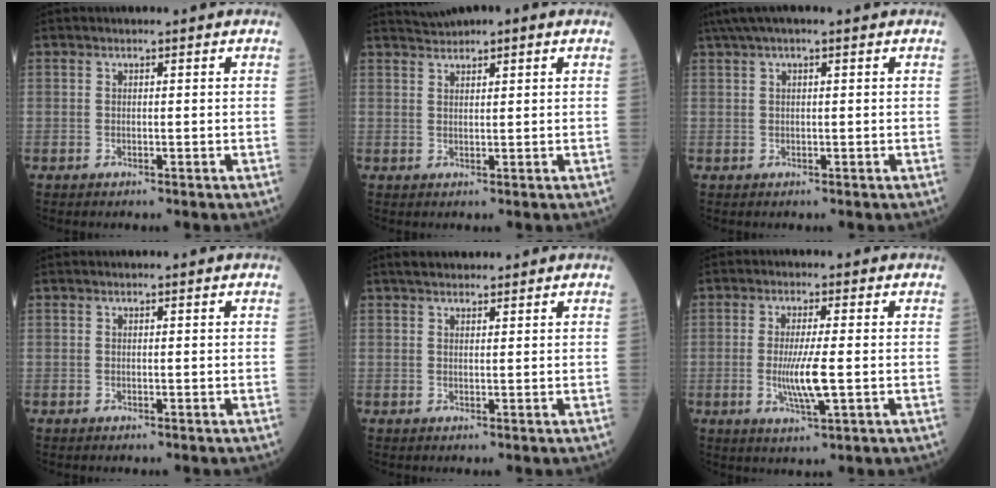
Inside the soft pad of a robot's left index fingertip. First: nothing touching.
{"total": 2.5, "force": [2.1, 0.2, 1.3], "torque": [-0.032, 0.026, 0.042]}
{"total": 4.8, "force": [3.2, 0.3, 3.5], "torque": [-0.068, 0.042, 0.057]}
{"total": 0.0}
{"total": 3.5, "force": [3.0, 1.0, 1.4], "torque": [-0.023, 0.023, 0.049]}
{"total": 5.9, "force": [-0.9, 0.3, 5.9], "torque": [-0.121, -0.015, -0.015]}